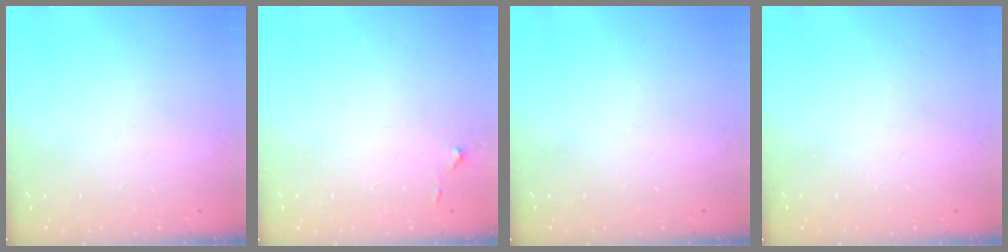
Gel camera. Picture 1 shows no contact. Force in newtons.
{"total": 4.3, "press": 4.2, "slide": 0.7}
{"total": 0.0}
{"total": 0.0}